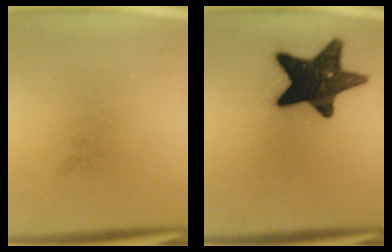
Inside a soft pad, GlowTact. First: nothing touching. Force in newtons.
{"total": 17.0}